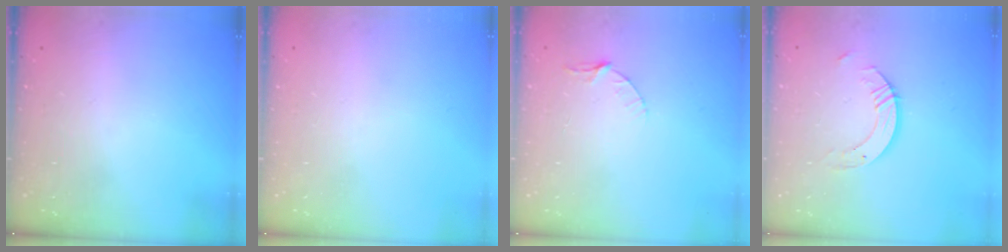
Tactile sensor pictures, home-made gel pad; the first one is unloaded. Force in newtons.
{"total": 0.0}
{"total": 3.5, "press": 3.4, "slide": 0.4}
{"total": 6.3, "press": 6.3, "slide": 0.5}